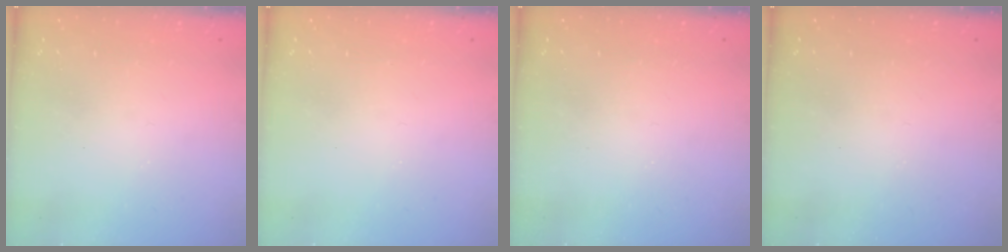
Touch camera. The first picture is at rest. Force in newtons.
{"total": 0.0}
{"total": 0.0}
{"total": 0.0}